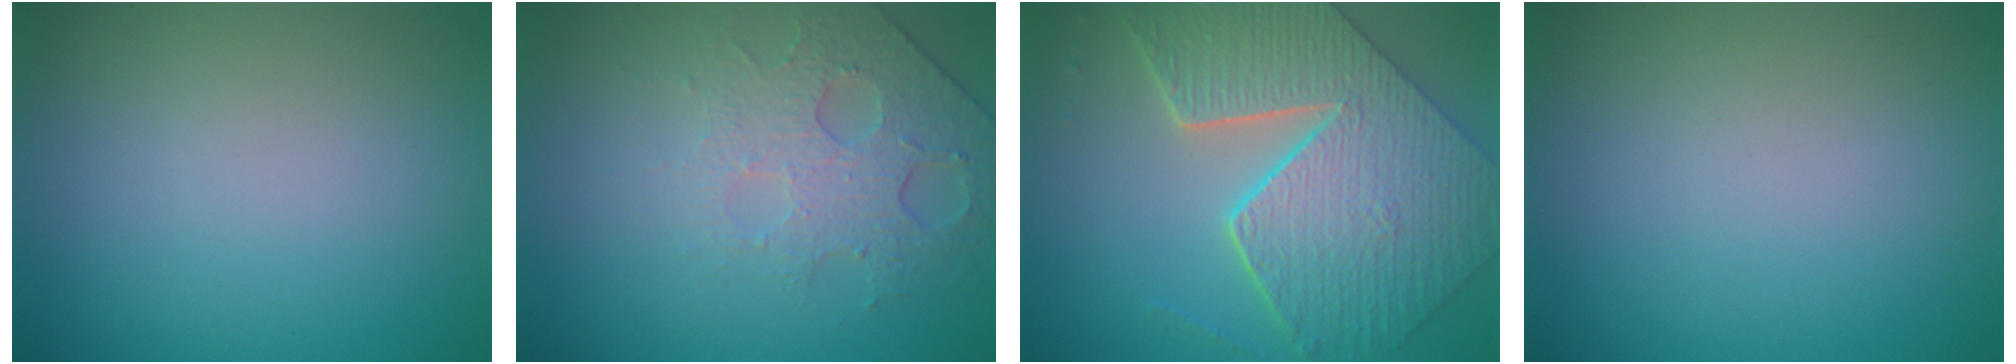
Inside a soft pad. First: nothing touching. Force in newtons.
{"total": 4.8, "press": 3.2, "slide": 3.6}
{"total": 9.2, "press": 7.1, "slide": 5.8}
{"total": 0.0}